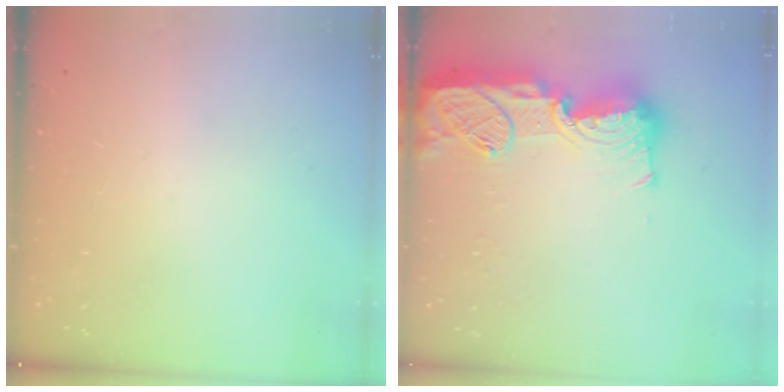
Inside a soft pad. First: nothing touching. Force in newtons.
{"total": 19.4, "press": 19.0, "slide": 3.7}